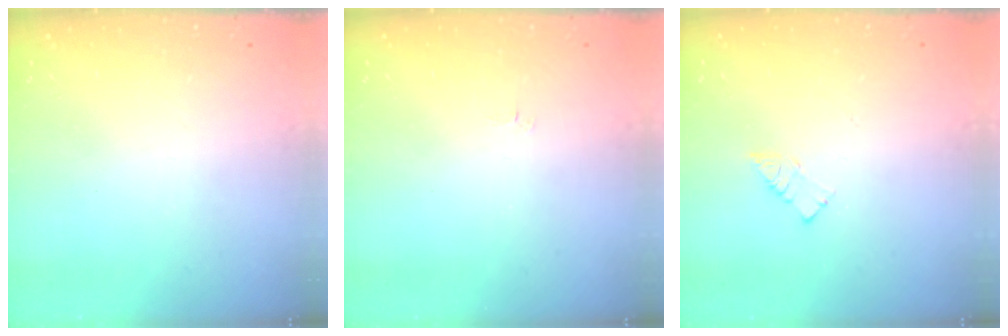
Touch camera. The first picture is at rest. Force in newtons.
{"total": 2.5, "press": 2.5, "slide": 0.3}
{"total": 5.1, "press": 5.1, "slide": 0.2}